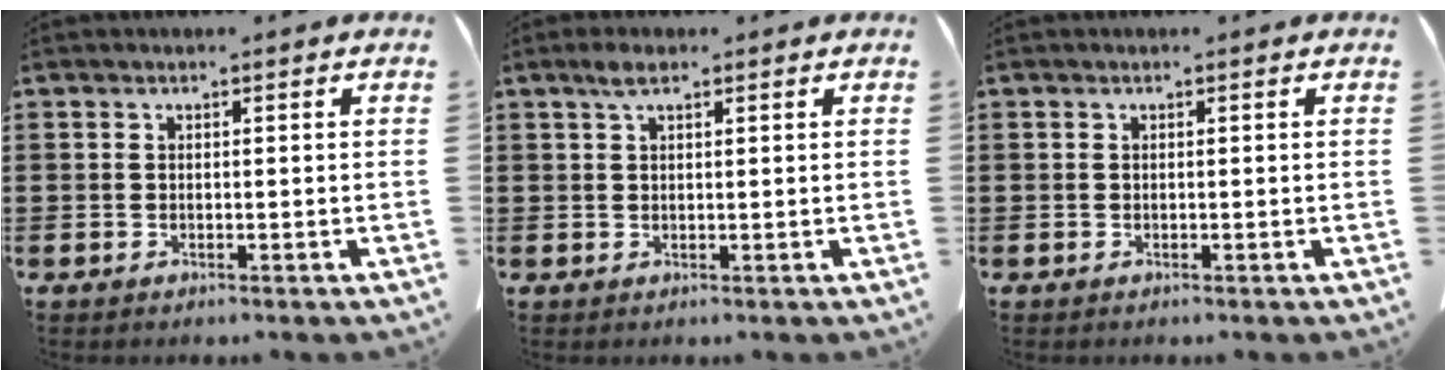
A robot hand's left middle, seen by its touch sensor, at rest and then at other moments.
{"total": 2.1, "force": [1.2, 0.7, 1.7], "torque": [-0.036, 0.004, 0.020]}
{"total": 0.0}